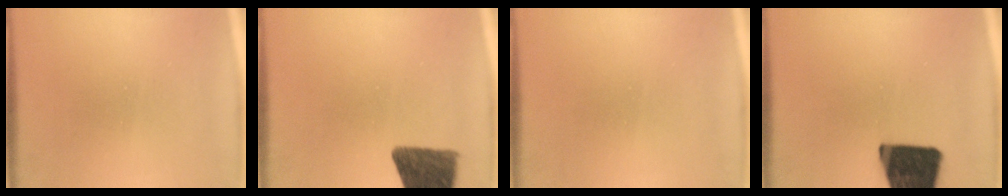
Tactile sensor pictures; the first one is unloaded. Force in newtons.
{"total": 11.2}
{"total": 1.6}
{"total": 19.8}